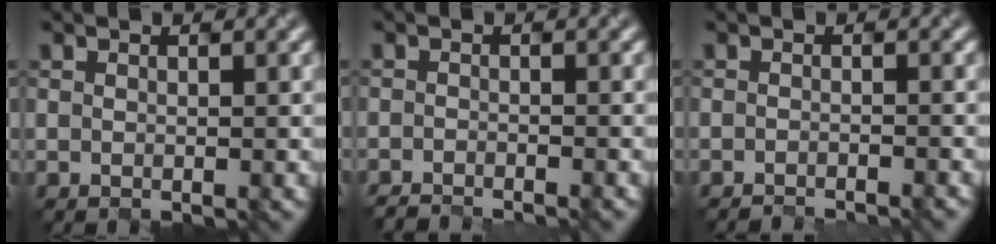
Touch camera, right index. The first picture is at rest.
{"total": 1.6, "force": [-1.6, 0.0, 0.1], "torque": [0.014, -0.005, -0.030]}
{"total": 1.2, "force": [-1.2, 0.0, 0.2], "torque": [0.011, -0.008, -0.031]}